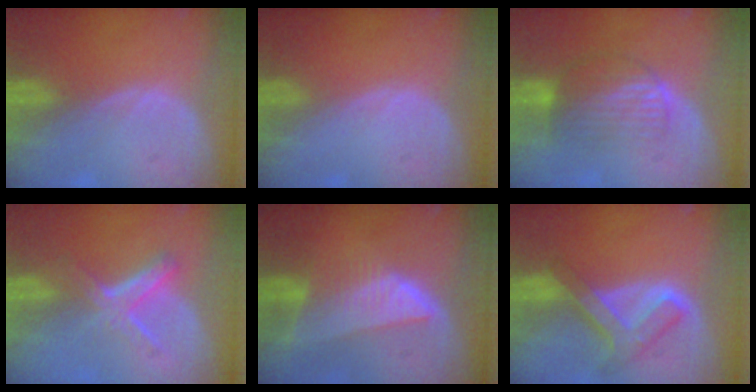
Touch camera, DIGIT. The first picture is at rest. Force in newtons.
{"total": 0.0}
{"total": 6.7, "press": 6.5, "slide": 1.8}
{"total": 6.0, "press": 5.1, "slide": 3.2}
{"total": 8.2, "press": 7.2, "slide": 3.8}
{"total": 7.7, "press": 6.5, "slide": 4.1}